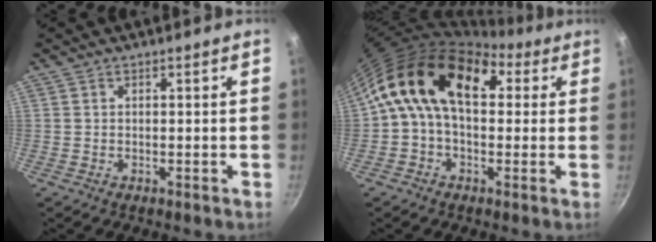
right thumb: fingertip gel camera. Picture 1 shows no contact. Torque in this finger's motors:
{"motor_torque": [0.30, 1.04, 1.17, -0.87, 0.50]}